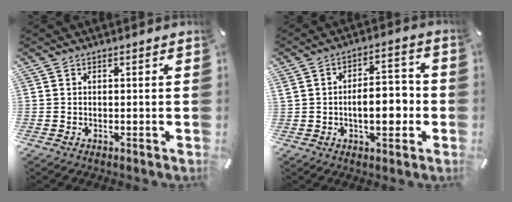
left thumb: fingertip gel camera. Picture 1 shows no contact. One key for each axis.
{"total": 9.0, "fx": -1.5, "fy": 4.9, "fz": 7.4, "tx": -0.096, "ty": 0.007, "tz": -0.030}